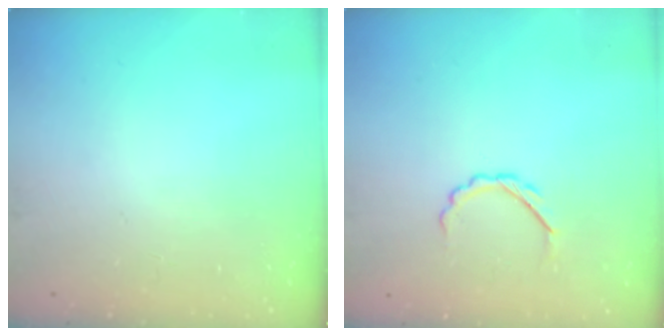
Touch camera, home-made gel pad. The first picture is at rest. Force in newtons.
{"total": 4.5, "press": 4.4, "slide": 0.8}